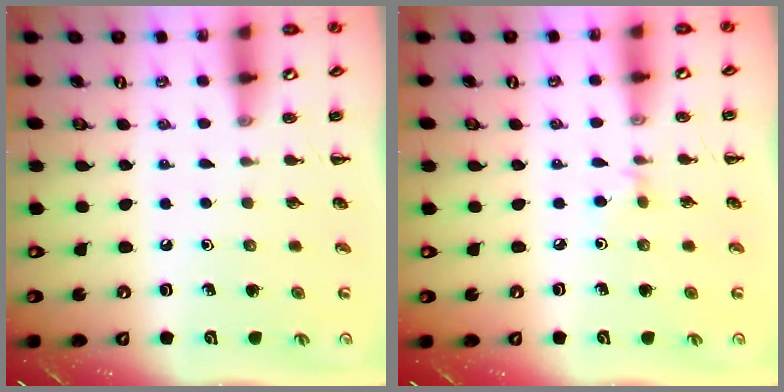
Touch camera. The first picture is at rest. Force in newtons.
{"total": 2.2, "press": 2.0, "slide": 0.8}